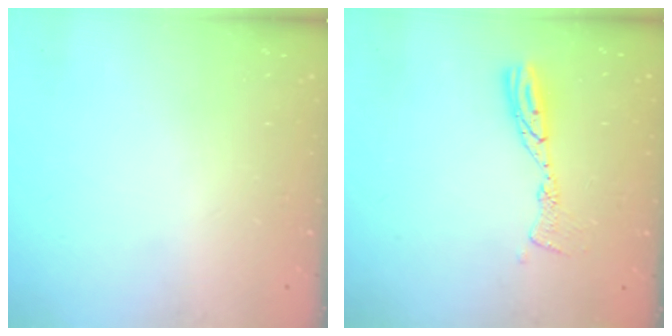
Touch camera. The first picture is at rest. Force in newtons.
{"total": 9.7, "press": 9.7, "slide": 0.9}